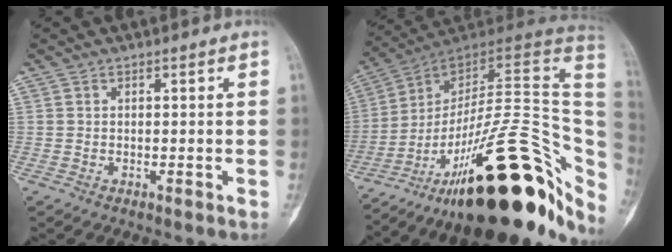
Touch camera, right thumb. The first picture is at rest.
{"total": 35.1, "force": [-14.9, 14.3, 28.5], "torque": [-0.323, 0.070, -0.222]}